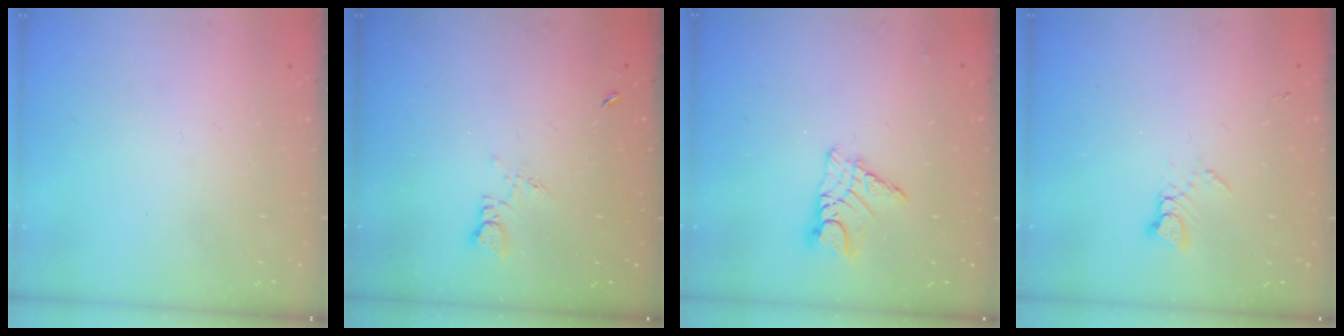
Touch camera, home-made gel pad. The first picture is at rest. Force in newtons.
{"total": 3.5, "press": 3.5, "slide": 0.5}
{"total": 8.9, "press": 8.8, "slide": 0.8}
{"total": 2.5, "press": 2.5, "slide": 0.3}